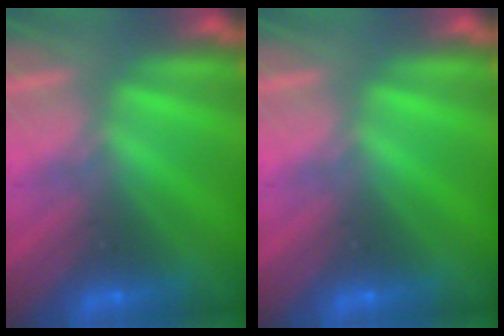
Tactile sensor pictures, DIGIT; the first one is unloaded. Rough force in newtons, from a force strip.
{"total": 0.0}